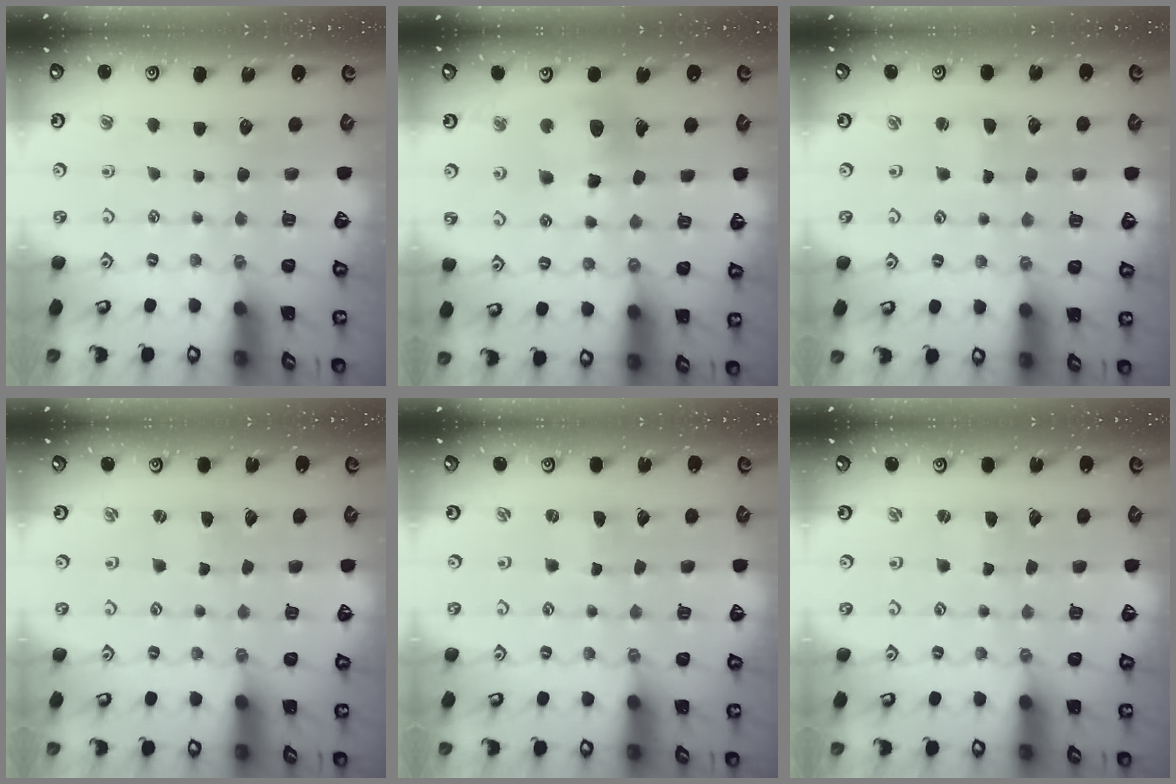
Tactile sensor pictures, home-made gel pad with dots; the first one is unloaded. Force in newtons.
{"total": 11.3, "press": 11.2, "slide": 1.6}
{"total": 2.0, "press": 2.0, "slide": 0.3}
{"total": 0.9, "press": 0.9, "slide": 0.1}
{"total": 0.0}
{"total": 1.3, "press": 1.3, "slide": 0.2}